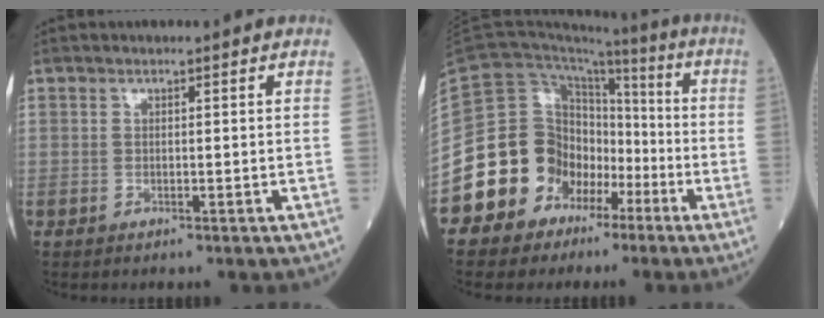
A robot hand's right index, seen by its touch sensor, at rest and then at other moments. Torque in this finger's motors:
{"motor_torque": [2.14, 0.00, 0.91, 0.09]}